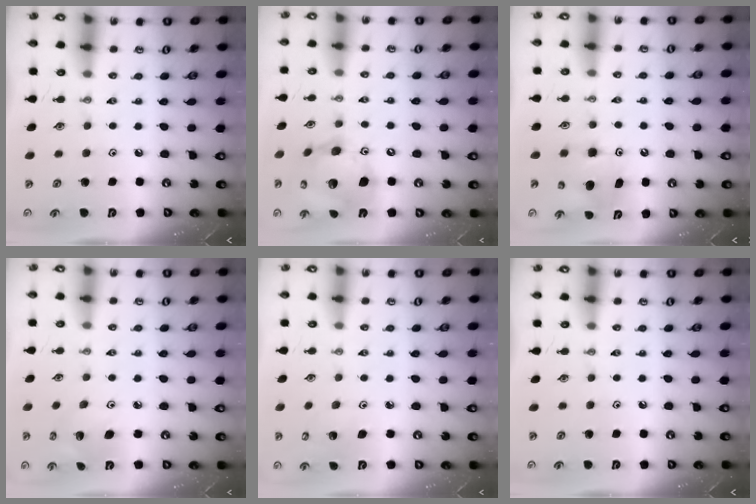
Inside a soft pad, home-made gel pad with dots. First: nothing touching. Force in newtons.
{"total": 17.9, "press": 17.6, "slide": 3.2}
{"total": 7.3, "press": 7.3, "slide": 0.5}
{"total": 4.1, "press": 4.1, "slide": 0.2}
{"total": 3.0, "press": 2.9, "slide": 0.5}
{"total": 0.0}